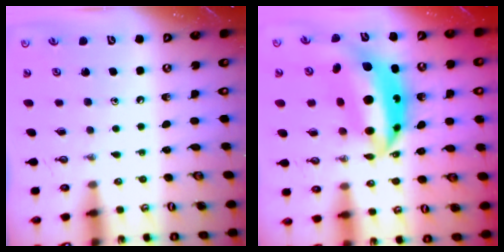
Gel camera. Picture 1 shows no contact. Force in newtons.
{"total": 15.4, "press": 15.4, "slide": 1.3}